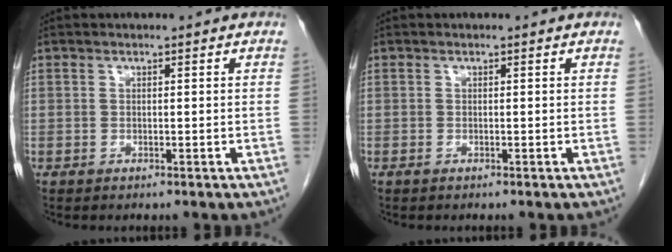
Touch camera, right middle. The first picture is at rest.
{"total": 0.0}